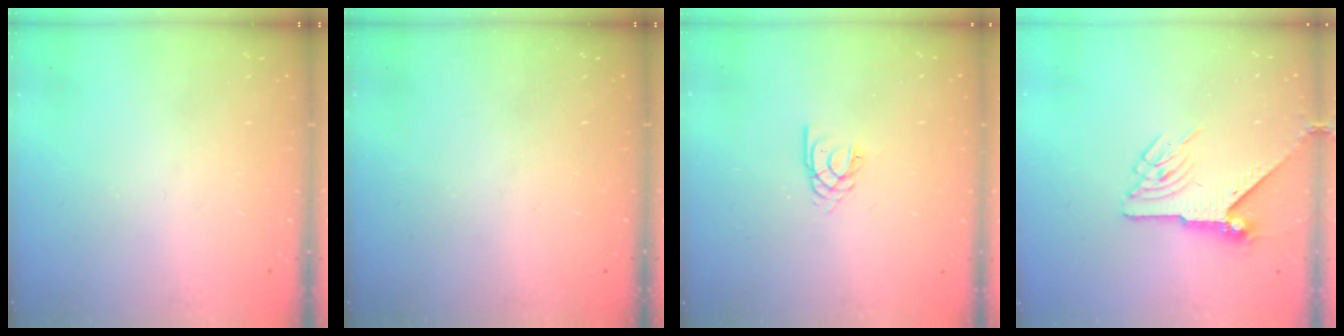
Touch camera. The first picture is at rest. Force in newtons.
{"total": 0.0}
{"total": 2.3, "press": 2.3, "slide": 0.2}
{"total": 6.7, "press": 6.7, "slide": 0.1}